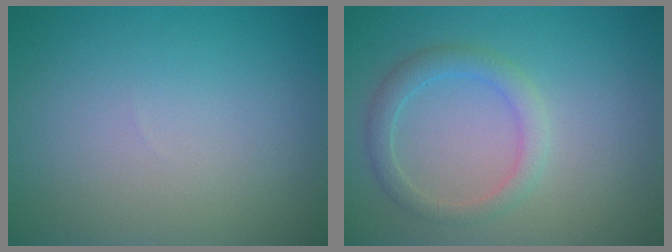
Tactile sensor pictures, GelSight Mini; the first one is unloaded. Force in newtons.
{"total": 2.4, "press": 2.4, "slide": 0.1}